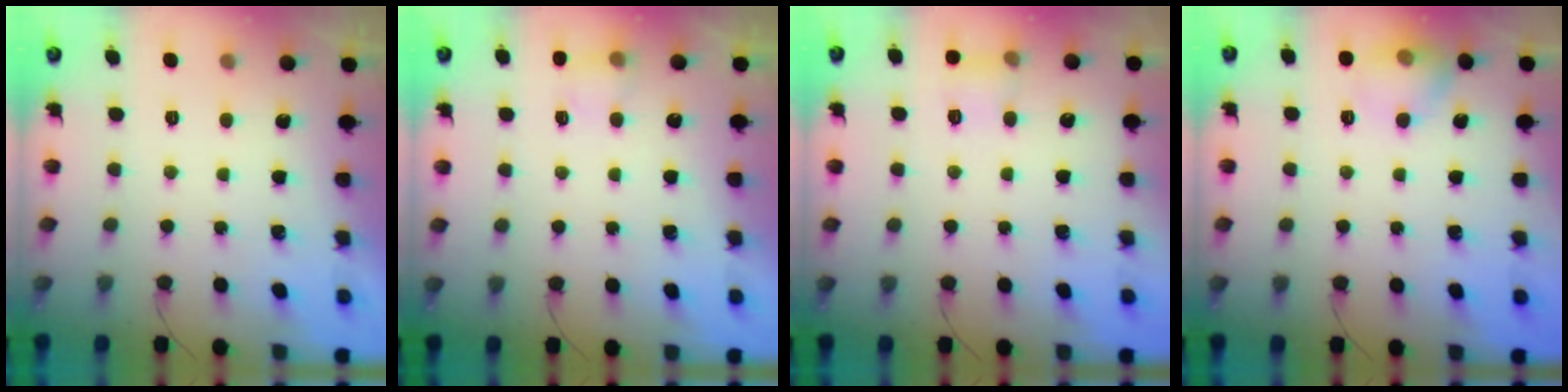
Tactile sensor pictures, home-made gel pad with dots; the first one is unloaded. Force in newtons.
{"total": 4.8, "press": 4.5, "slide": 1.4}
{"total": 5.6, "press": 5.4, "slide": 1.7}
{"total": 8.4, "press": 8.2, "slide": 1.8}